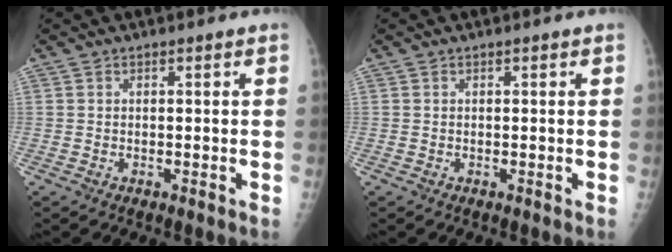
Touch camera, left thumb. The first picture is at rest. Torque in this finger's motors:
{"motor_torque": [0.03, 0.03, -0.02, 0.01, 0.00]}